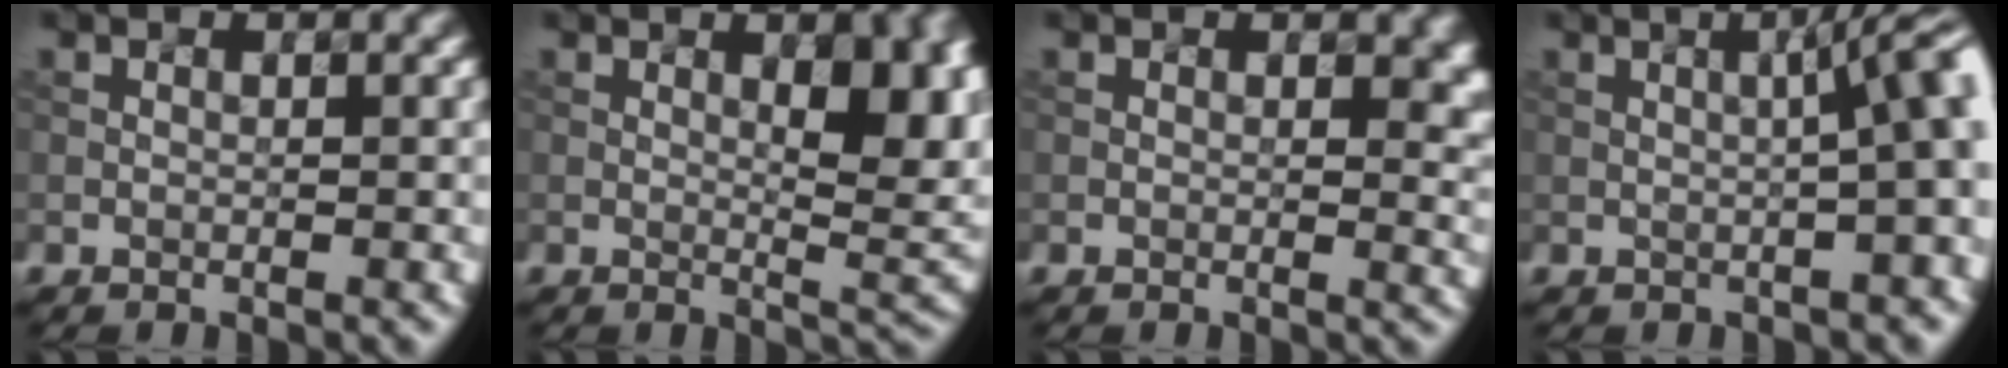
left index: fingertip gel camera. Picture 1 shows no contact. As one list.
[{"total": 8.1, "force": [1.7, 3.1, 7.3], "torque": [-0.085, 0.005, 0.032]}, {"total": 3.0, "force": [0.9, 1.4, 2.5], "torque": [-0.023, -0.003, 0.020]}, {"total": 7.2, "force": [0.6, 1.7, 6.9], "torque": [-0.061, 0.028, 0.008]}]